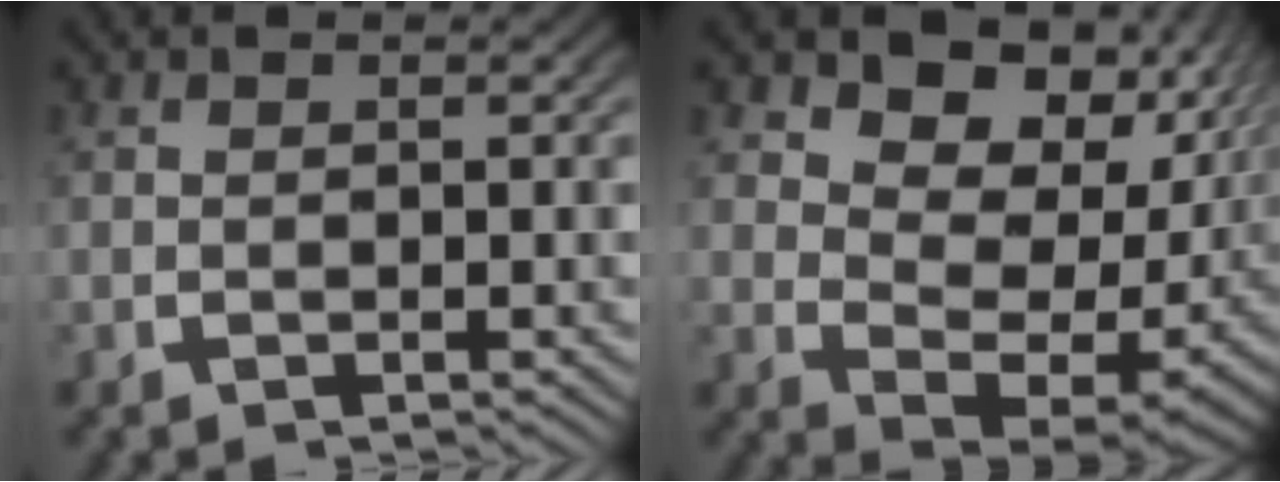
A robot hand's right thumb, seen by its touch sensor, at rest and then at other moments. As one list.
[{"total": 11.3, "force": [1.7, 7.6, 8.2], "torque": [-0.136, -0.013, 0.020]}]